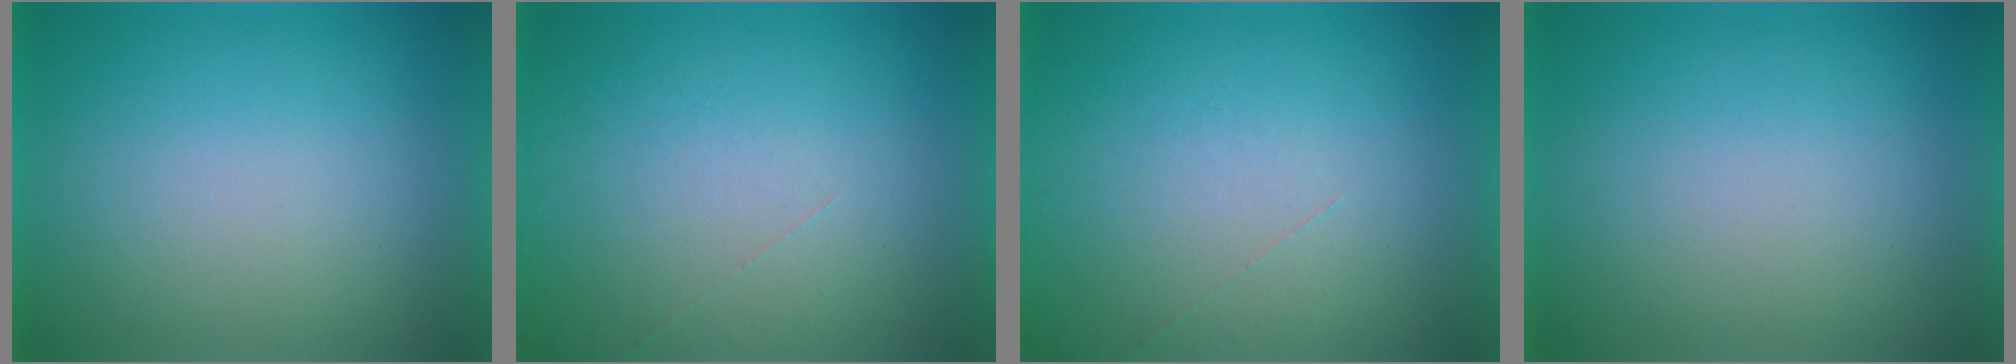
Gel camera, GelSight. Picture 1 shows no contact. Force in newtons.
{"total": 1.1}
{"total": 1.1}
{"total": 0.0}